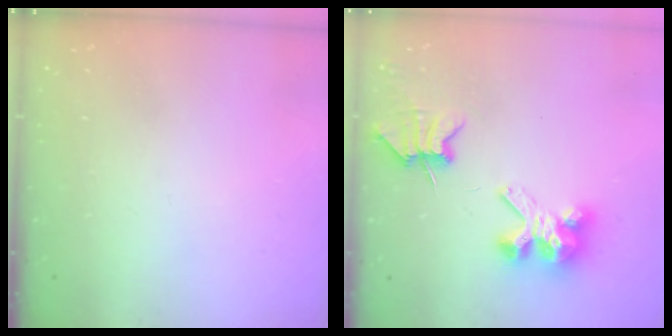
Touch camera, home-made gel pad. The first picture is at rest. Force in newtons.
{"total": 5.5, "press": 5.5, "slide": 0.7}